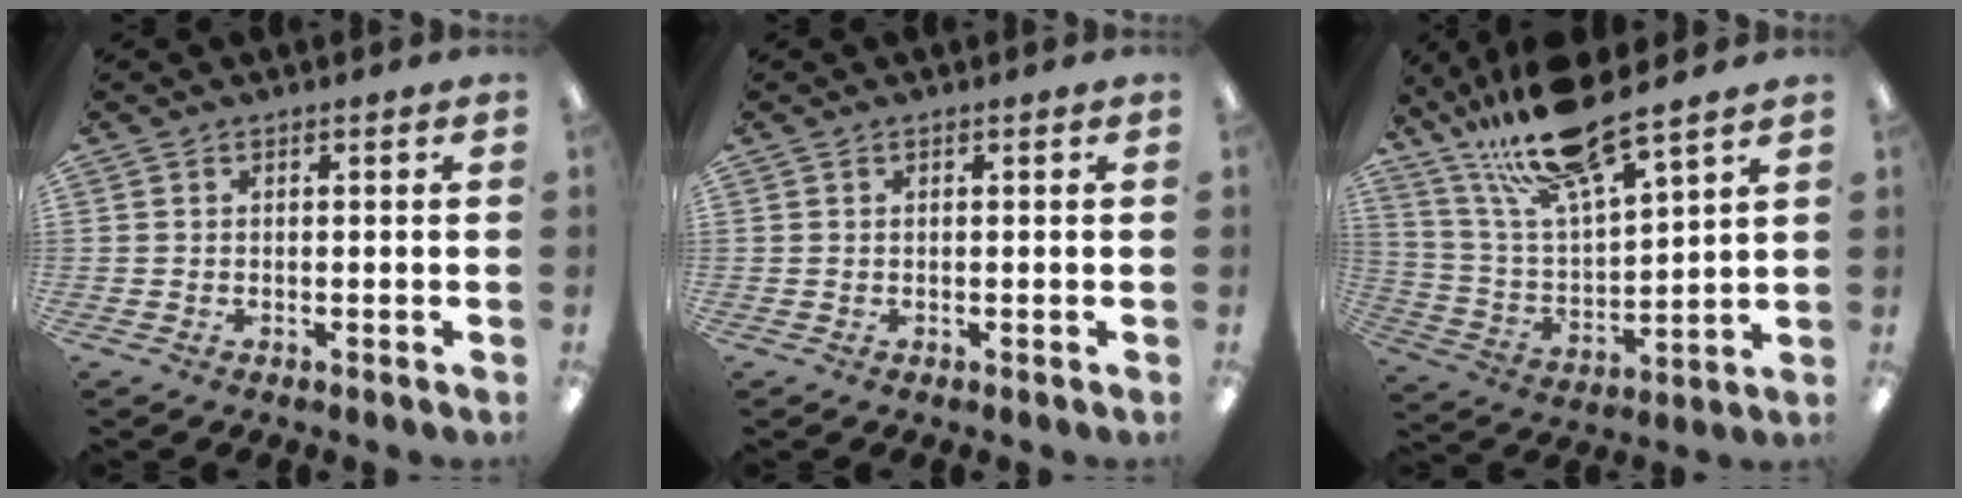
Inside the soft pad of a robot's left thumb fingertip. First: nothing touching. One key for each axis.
{"total": 0.0}
{"total": 17.8, "fx": 14.8, "fy": 3.3, "fz": 9.3, "tx": -0.194, "ty": -0.079, "tz": 0.260}